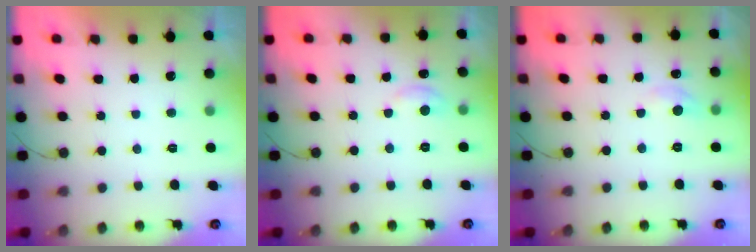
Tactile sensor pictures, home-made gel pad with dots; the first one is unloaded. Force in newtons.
{"total": 4.0, "press": 4.0, "slide": 0.5}
{"total": 5.6, "press": 5.5, "slide": 0.8}